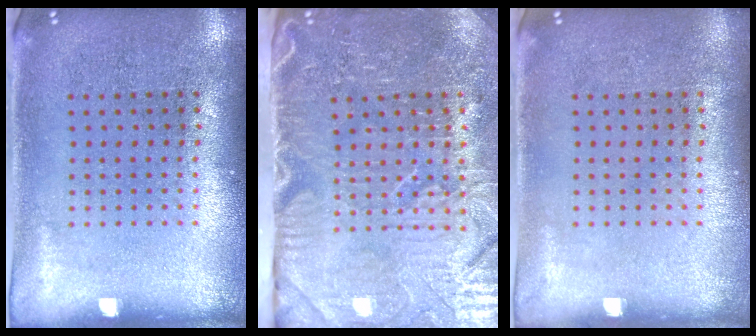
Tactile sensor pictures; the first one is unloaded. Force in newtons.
{"total": 5.1, "press": 4.3, "slide": 2.7}
{"total": 0.0}